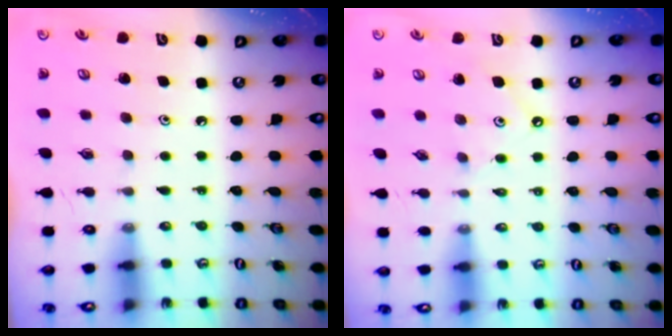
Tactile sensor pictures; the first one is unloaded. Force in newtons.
{"total": 2.5, "press": 2.5, "slide": 0.4}